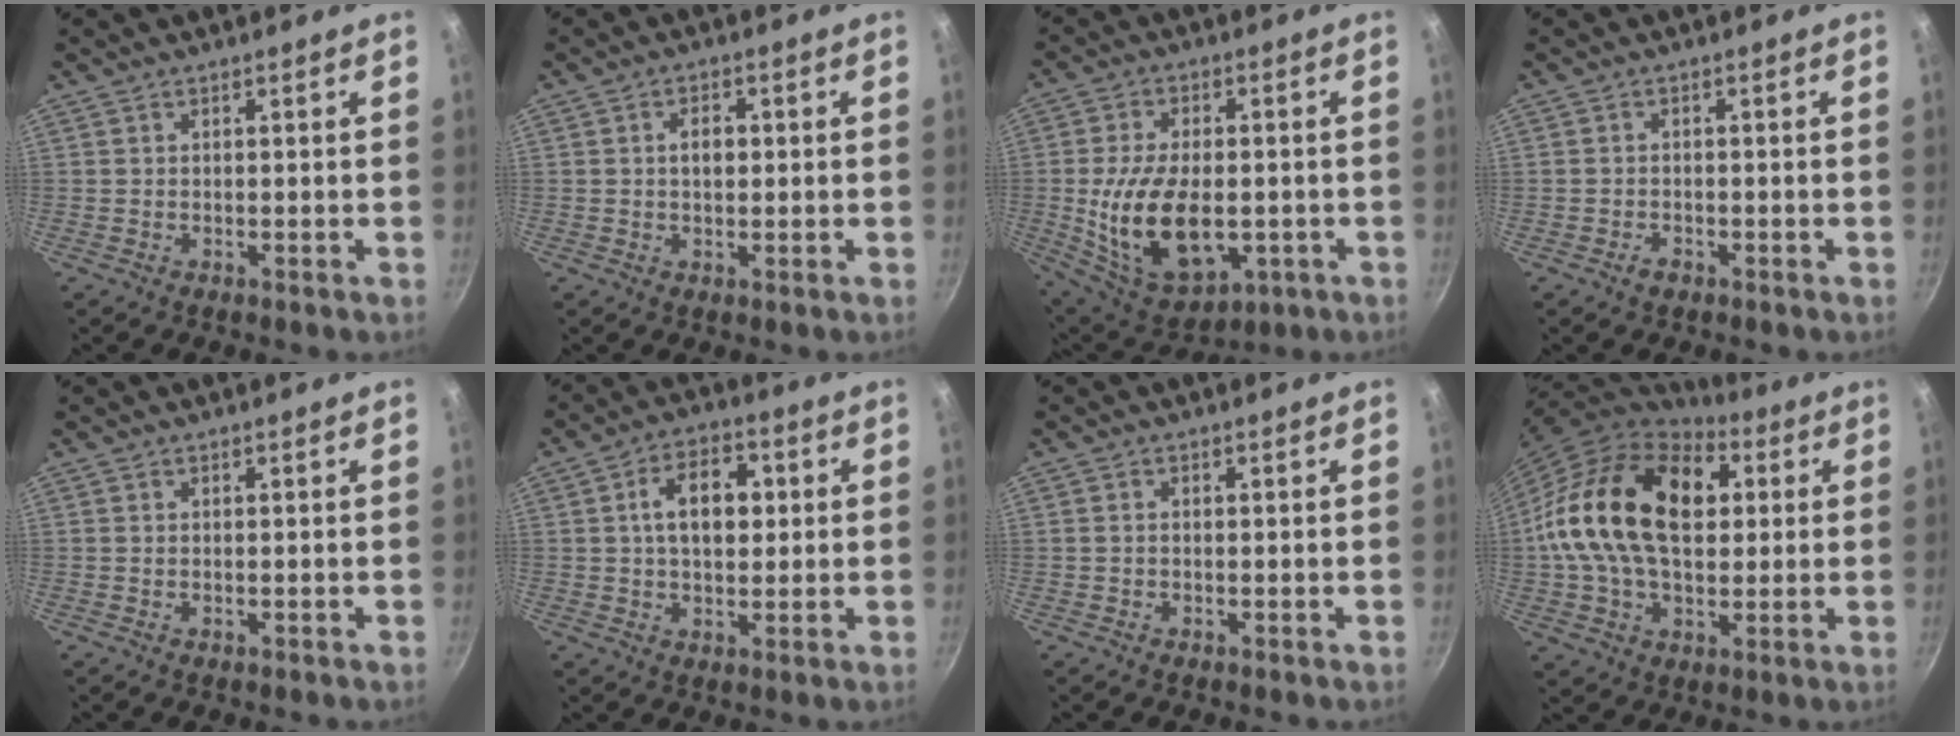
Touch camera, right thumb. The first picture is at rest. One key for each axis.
{"total": 3.5, "fx": 0.4, "fy": 2.2, "fz": 2.7, "tx": -0.033, "ty": 0.007, "tz": 0.003}
{"total": 18.7, "fx": -2.7, "fy": 10.8, "fz": 15.1, "tx": -0.255, "ty": -0.001, "tz": -0.028}
{"total": 1.8, "fx": -1.1, "fy": 1.1, "fz": 0.9, "tx": -0.015, "ty": 0.010, "tz": -0.020}
{"total": 0.0}
{"total": 10.4, "fx": 1.7, "fy": 6.6, "fz": 7.8, "tx": -0.101, "ty": 0.011, "tz": 0.019}
{"total": 0.9, "fx": -0.1, "fy": 0.7, "fz": 0.6, "tx": -0.010, "ty": 0.004, "tz": -0.002}
{"total": 26.0, "fx": 4.3, "fy": 16.7, "fz": 19.5, "tx": -0.329, "ty": 0.026, "tz": 0.062}